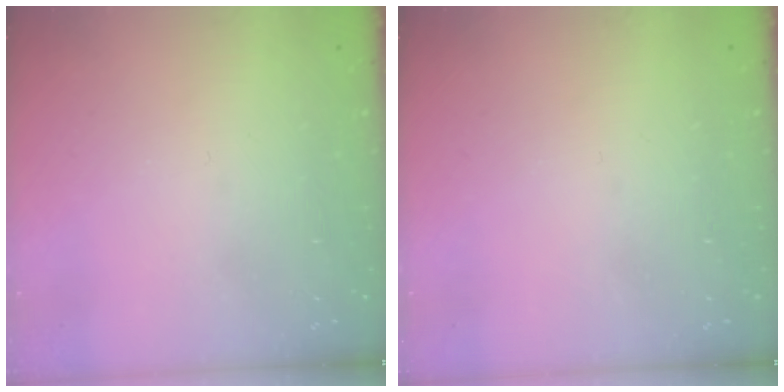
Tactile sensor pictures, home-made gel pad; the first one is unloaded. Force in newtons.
{"total": 0.0}